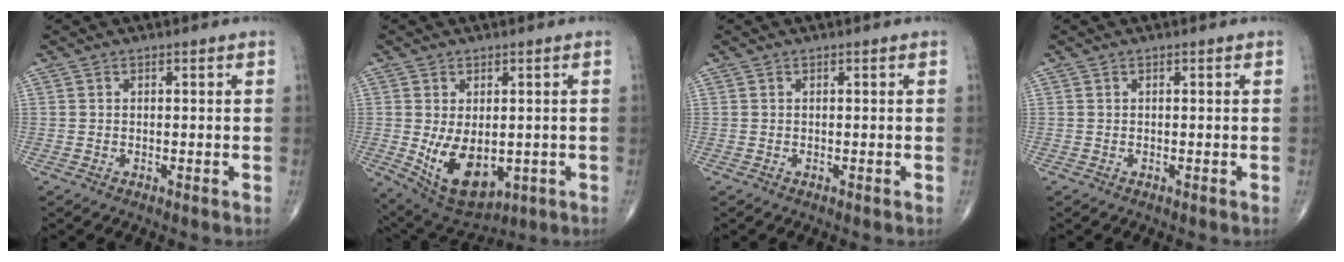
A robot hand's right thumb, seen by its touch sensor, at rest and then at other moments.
{"total": 11.7, "force": [-1.8, 6.9, 9.3], "torque": [-0.141, -0.014, -0.003]}
{"total": 0.0}
{"total": 0.0}